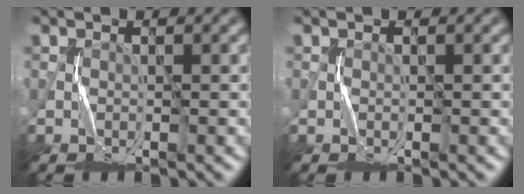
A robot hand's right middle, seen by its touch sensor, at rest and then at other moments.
{"total": 0.0}